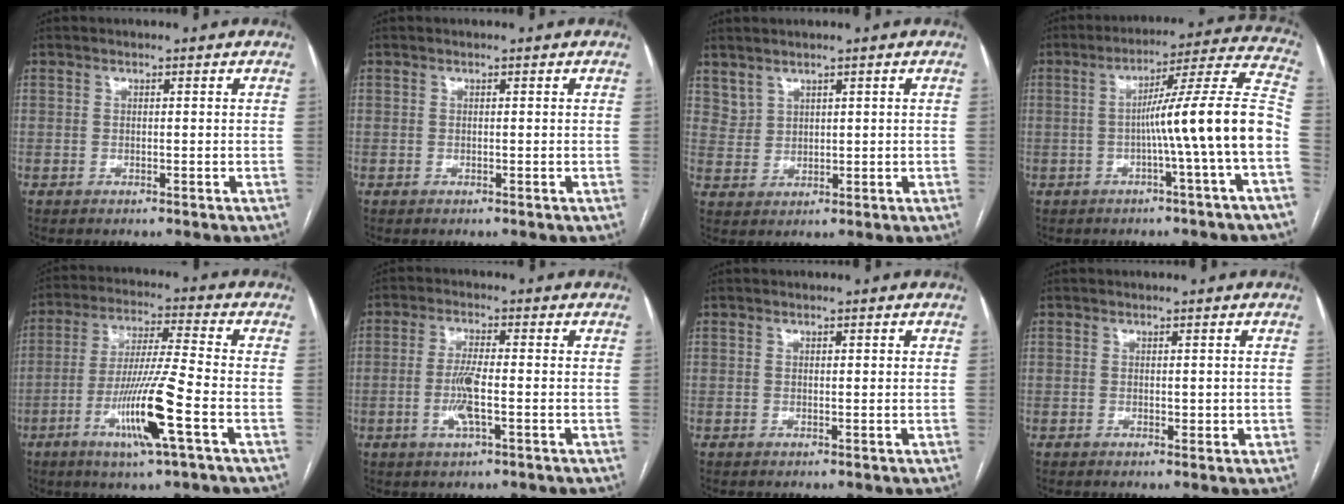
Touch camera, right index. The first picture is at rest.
{"total": 0.0}
{"total": 3.0, "force": [2.5, 1.5, 0.5], "torque": [-0.010, 0.005, 0.060]}
{"total": 14.0, "force": [-3.1, -2.1, 13.5], "torque": [-0.187, 0.024, -0.053]}
{"total": 12.6, "force": [-4.7, -0.4, 11.6], "torque": [-0.228, -0.014, -0.090]}
{"total": 5.3, "force": [-1.3, 0.7, 5.1], "torque": [-0.107, -0.006, -0.023]}
{"total": 0.6, "force": [0.2, 0.0, 0.6], "torque": [-0.011, 0.001, 0.001]}
{"total": 1.0, "force": [0.0, 0.6, 0.8], "torque": [-0.011, -0.002, 0.002]}